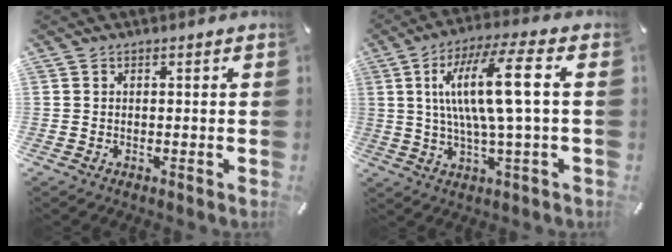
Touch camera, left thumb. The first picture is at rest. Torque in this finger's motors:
{"motor_torque": [1.28, 1.57, 2.01, -0.77, 0.32]}